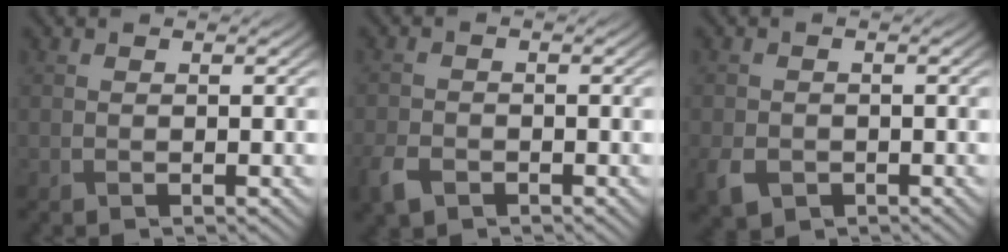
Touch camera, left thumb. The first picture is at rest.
{"total": 3.4, "force": [-2.1, 2.1, 1.7], "torque": [-0.046, -0.012, -0.050]}
{"total": 3.3, "force": [-1.5, 2.6, 1.6], "torque": [-0.045, -0.016, -0.032]}